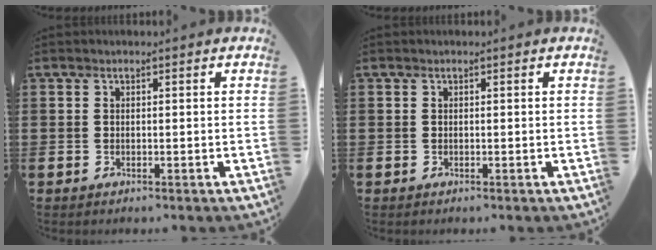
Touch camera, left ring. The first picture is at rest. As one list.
[{"total": 0.0}]